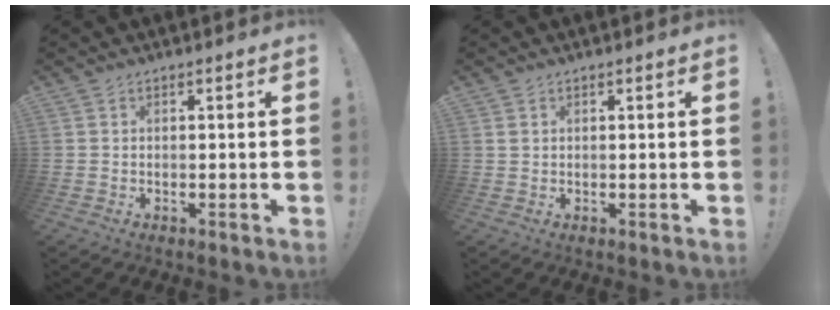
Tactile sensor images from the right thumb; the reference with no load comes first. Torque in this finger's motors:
{"motor_torque": [0.20, 1.10, 0.21, -0.02, 0.00]}